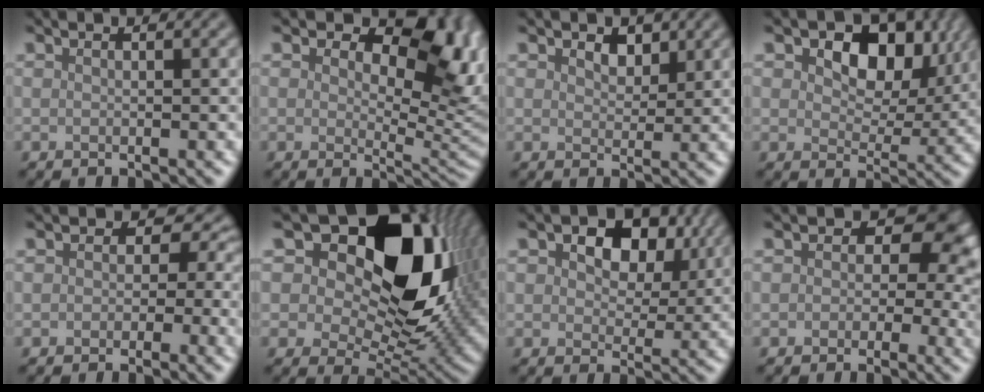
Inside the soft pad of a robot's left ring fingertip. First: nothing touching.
{"total": 10.0, "force": [3.9, 5.3, 7.5], "torque": [-0.087, -0.004, 0.048]}
{"total": 2.0, "force": [1.2, 1.2, 0.9], "torque": [-0.022, -0.001, 0.017]}
{"total": 8.3, "force": [3.1, 5.3, 5.6], "torque": [-0.089, -0.007, 0.042]}
{"total": 4.6, "force": [0.2, 3.8, 2.6], "torque": [0.000, 0.006, -0.004]}
{"total": 16.7, "force": [7.1, 9.4, 11.8], "torque": [-0.177, 0.021, 0.110]}
{"total": 7.5, "force": [3.1, 4.7, 5.0], "torque": [-0.080, 0.000, 0.034]}
{"total": 6.2, "force": [0.7, 4.8, 4.0], "torque": [-0.001, 0.016, -0.012]}